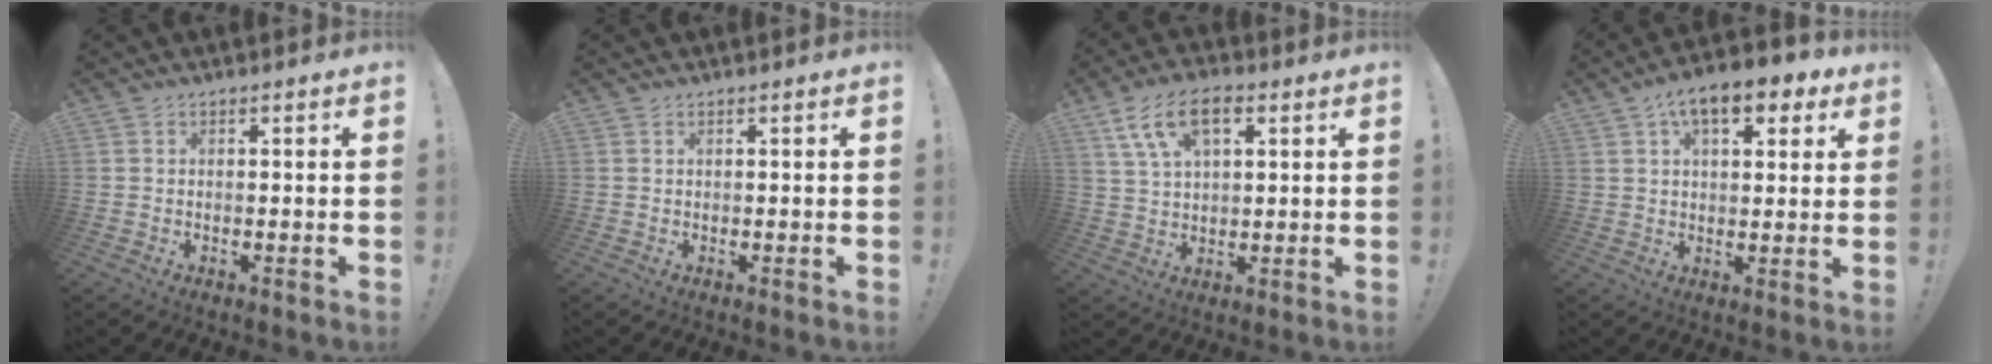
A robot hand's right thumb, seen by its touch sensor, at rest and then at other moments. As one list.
[{"total": 0.0}, {"total": 11.1, "force": [4.8, 6.1, 7.9], "torque": [-0.141, 0.000, 0.089]}, {"total": 11.1, "force": [5.7, 5.4, 7.8], "torque": [-0.111, -0.016, 0.097]}]